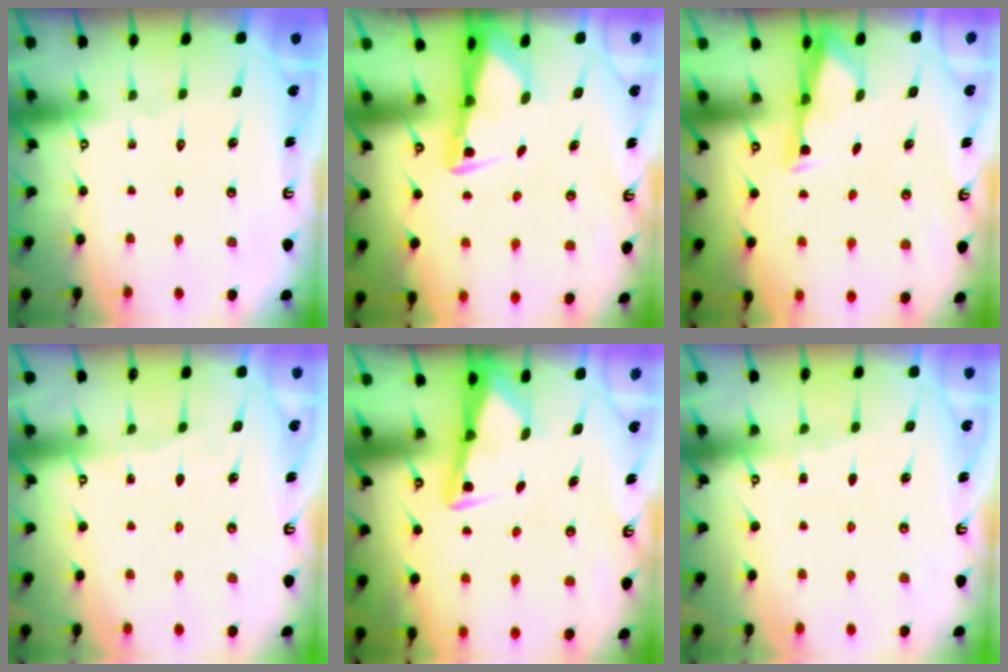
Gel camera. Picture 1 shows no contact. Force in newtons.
{"total": 3.0, "press": 2.9, "slide": 0.5}
{"total": 2.9, "press": 2.9, "slide": 0.6}
{"total": 3.0, "press": 3.0, "slide": 0.4}
{"total": 3.0, "press": 2.9, "slide": 0.4}
{"total": 3.3, "press": 3.2, "slide": 0.4}